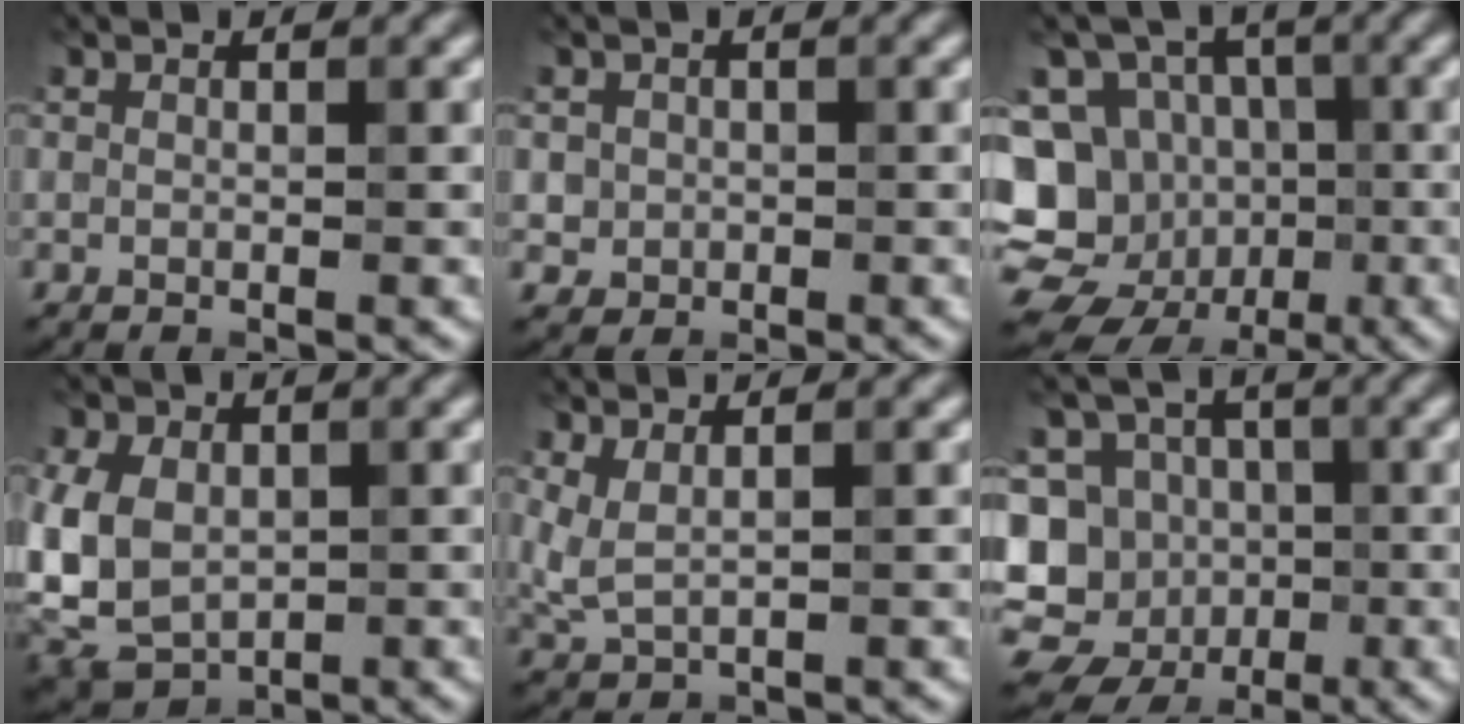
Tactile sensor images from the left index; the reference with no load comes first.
{"total": 1.5, "force": [-0.1, 1.5, 0.1], "torque": [0.010, -0.005, 0.002]}
{"total": 15.8, "force": [-4.6, 14.1, 5.6], "torque": [-0.132, -0.002, -0.071]}
{"total": 8.4, "force": [0.0, 6.3, 5.5], "torque": [-0.132, -0.002, -0.002]}
{"total": 2.2, "force": [1.0, 0.7, 1.8], "torque": [-0.045, -0.004, 0.024]}
{"total": 12.7, "force": [-4.1, 11.4, 3.7], "torque": [-0.079, 0.009, -0.073]}